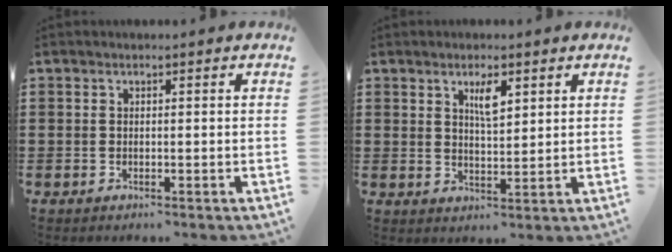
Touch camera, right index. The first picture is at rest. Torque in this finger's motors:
{"motor_torque": [0.09, -0.08, 0.17, 0.04]}